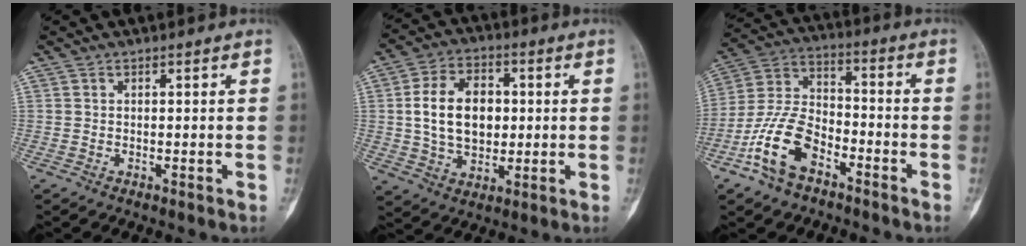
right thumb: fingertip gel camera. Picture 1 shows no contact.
{"total": 13.3, "force": [1.3, 9.1, 9.6], "torque": [-0.142, 0.007, 0.024]}
{"total": 13.5, "force": [-7.0, 7.6, 8.7], "torque": [-0.172, 0.049, -0.140]}